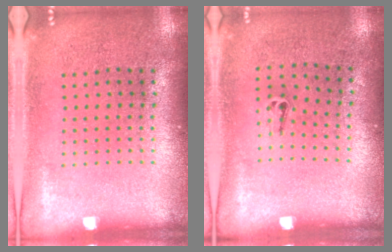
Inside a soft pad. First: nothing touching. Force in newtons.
{"total": 0.5, "press": 0.3, "slide": 0.4}